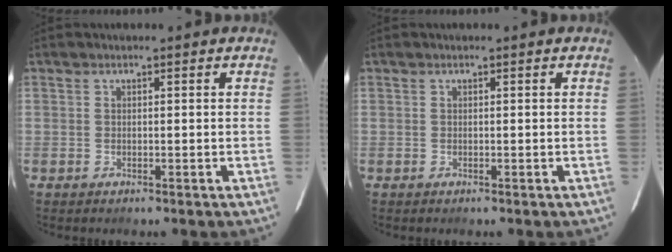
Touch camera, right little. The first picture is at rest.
{"total": 0.0}